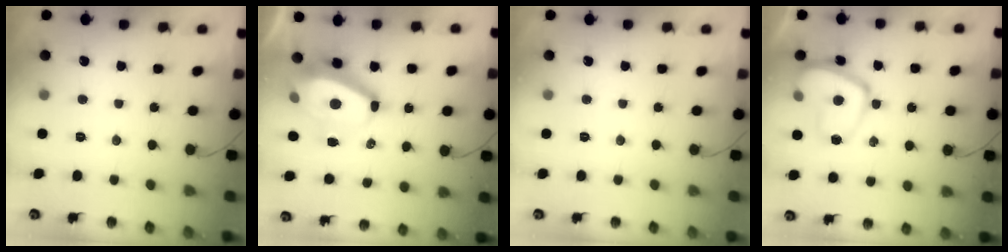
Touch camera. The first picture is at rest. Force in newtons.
{"total": 10.7, "press": 10.2, "slide": 3.1}
{"total": 0.0}
{"total": 13.4, "press": 13.3, "slide": 1.1}